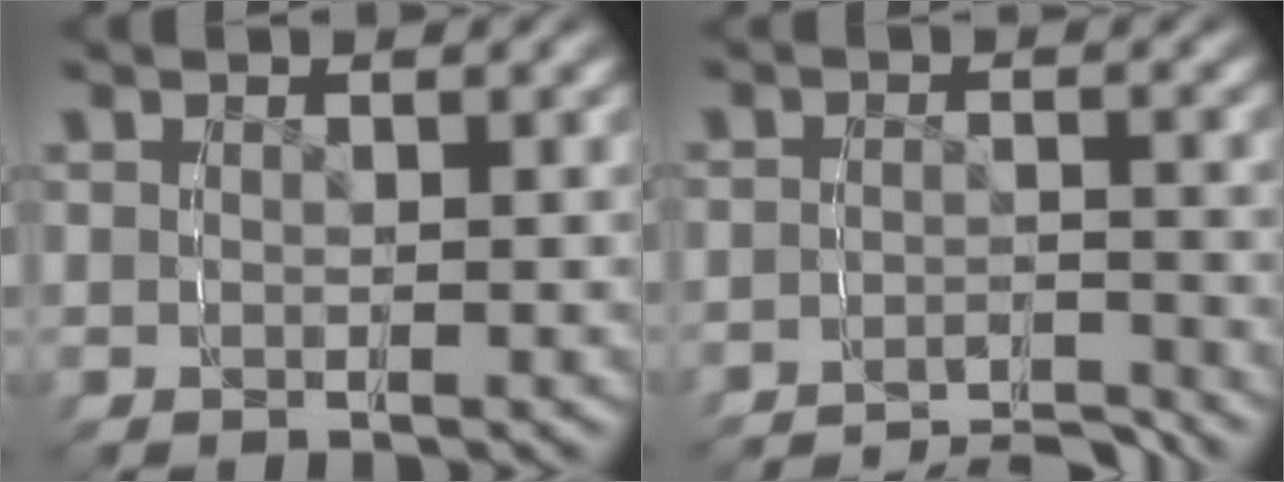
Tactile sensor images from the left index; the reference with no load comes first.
{"total": 7.1, "force": [-7.0, 0.9, 0.8], "torque": [0.007, -0.018, -0.115]}